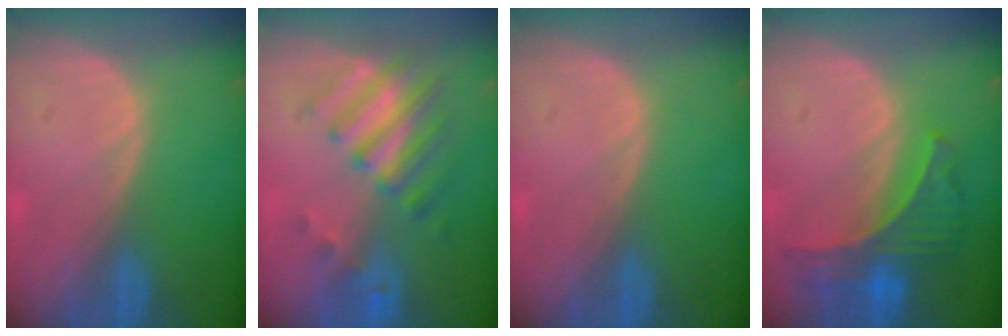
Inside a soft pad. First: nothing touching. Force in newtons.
{"total": 7.9, "press": 6.9, "slide": 3.9}
{"total": 0.0}
{"total": 7.4, "press": 6.5, "slide": 3.5}